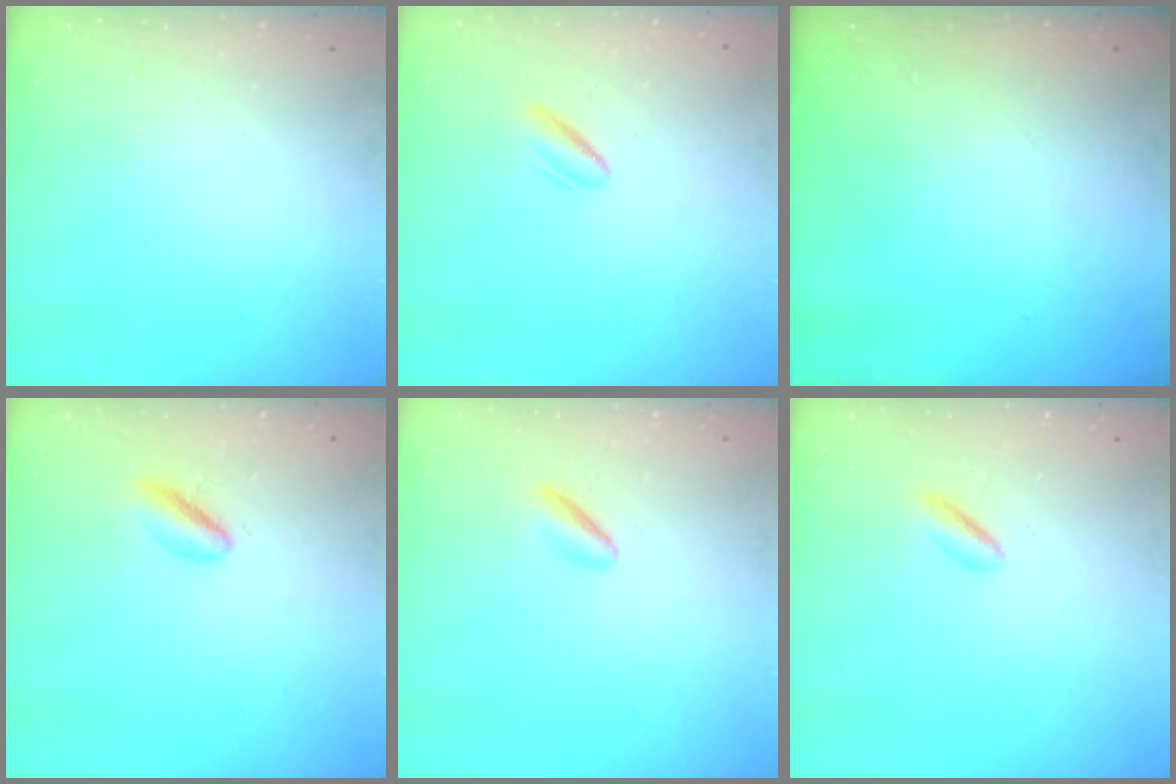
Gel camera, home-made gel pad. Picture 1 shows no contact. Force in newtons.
{"total": 3.0, "press": 2.7, "slide": 1.3}
{"total": 0.0}
{"total": 2.9, "press": 2.9, "slide": 0.4}
{"total": 2.0, "press": 1.8, "slide": 0.8}
{"total": 1.9, "press": 1.8, "slide": 0.7}